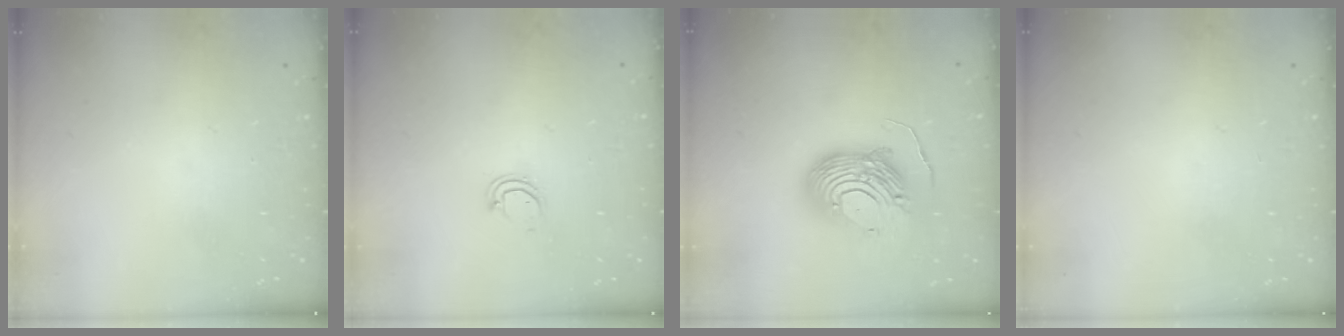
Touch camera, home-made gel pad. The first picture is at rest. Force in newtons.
{"total": 3.6, "press": 3.6, "slide": 0.5}
{"total": 19.1, "press": 19.0, "slide": 1.8}
{"total": 0.0}